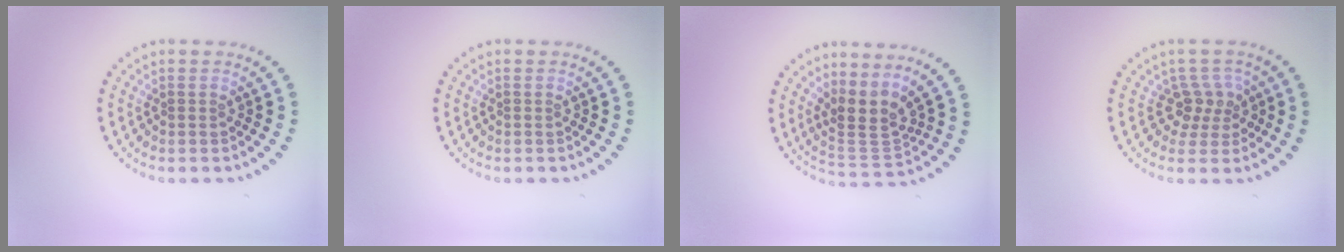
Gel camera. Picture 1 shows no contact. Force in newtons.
{"total": 0.0}
{"total": 3.3, "press": 2.4, "slide": 2.2}
{"total": 2.6, "press": 2.0, "slide": 1.7}